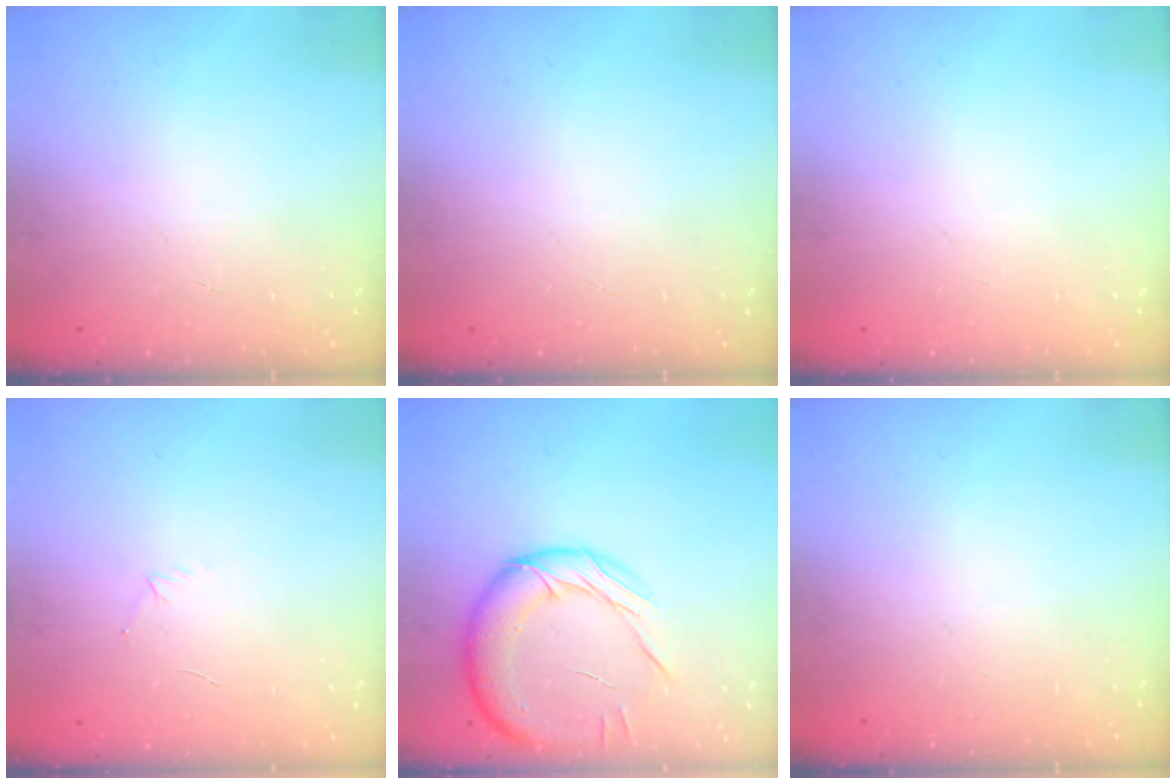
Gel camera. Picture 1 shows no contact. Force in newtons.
{"total": 0.0}
{"total": 0.0}
{"total": 3.2, "press": 3.1, "slide": 0.8}
{"total": 15.2, "press": 15.1, "slide": 1.7}
{"total": 0.0}